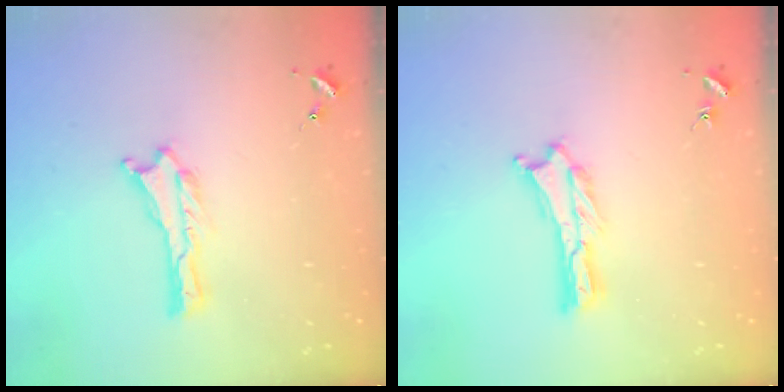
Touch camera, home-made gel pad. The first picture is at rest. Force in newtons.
{"total": 0.6, "press": 0.6, "slide": 0.2}